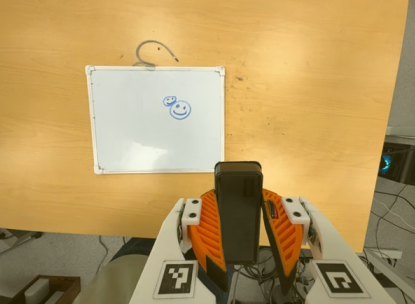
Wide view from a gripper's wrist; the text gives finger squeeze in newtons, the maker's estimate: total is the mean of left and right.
{"total": 9.1, "left": 7.6, "right": 10.6}